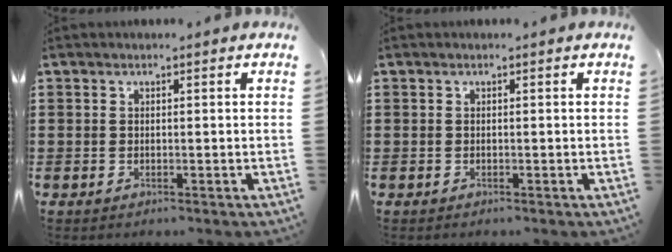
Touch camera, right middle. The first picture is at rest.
{"total": 0.0}